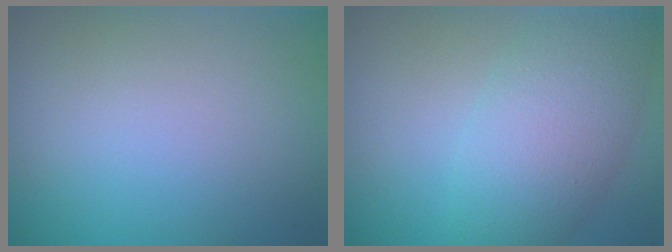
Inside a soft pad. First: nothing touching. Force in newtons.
{"total": 6.2, "press": 6.2, "slide": 0.1}